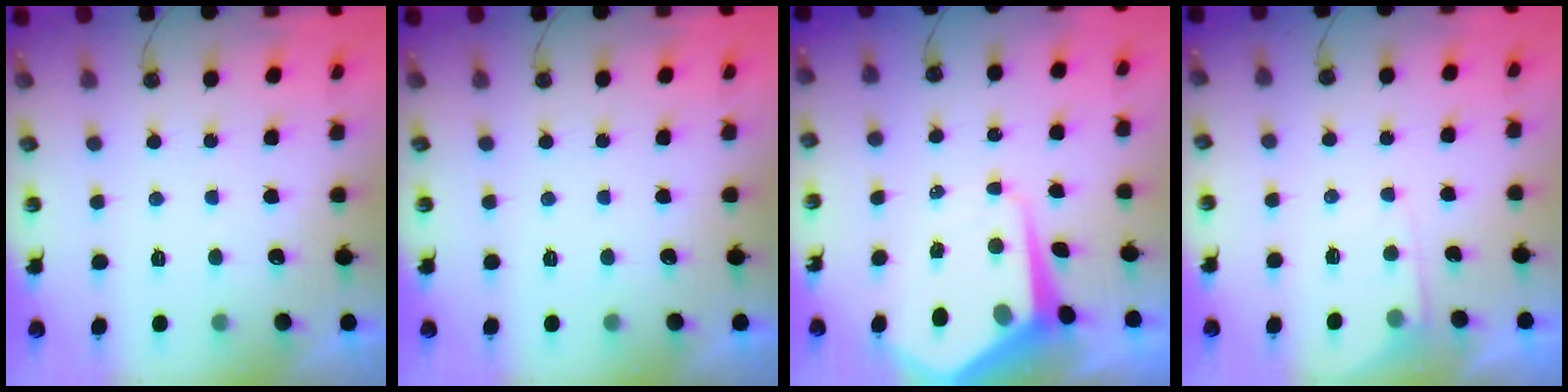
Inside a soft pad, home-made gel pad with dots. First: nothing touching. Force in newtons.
{"total": 0.0}
{"total": 8.3, "press": 8.3, "slide": 0.7}
{"total": 3.8, "press": 3.8, "slide": 0.5}